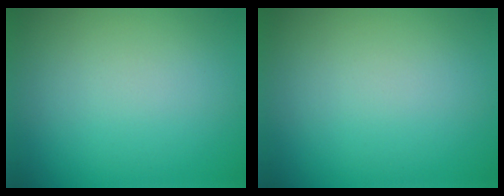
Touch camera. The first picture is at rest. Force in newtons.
{"total": 0.0}